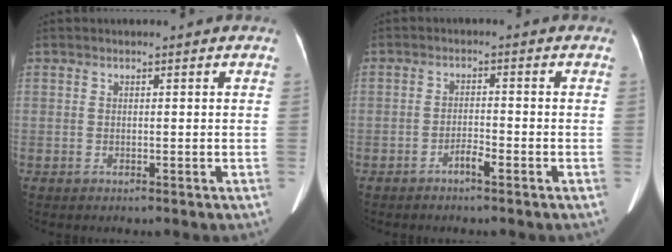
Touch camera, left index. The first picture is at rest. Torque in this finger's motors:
{"motor_torque": [-0.05, 0.05, 0.00, 0.00]}